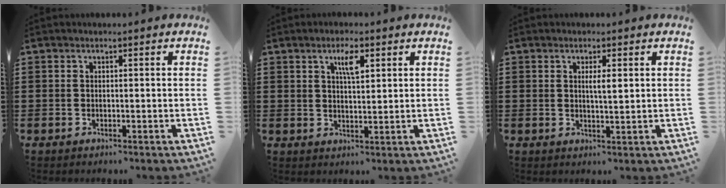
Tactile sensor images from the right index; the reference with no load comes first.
{"total": 4.0, "force": [2.0, 1.2, 3.3], "torque": [-0.063, 0.006, 0.029]}
{"total": 2.3, "force": [0.6, 0.4, 2.2], "torque": [-0.044, 0.004, 0.008]}